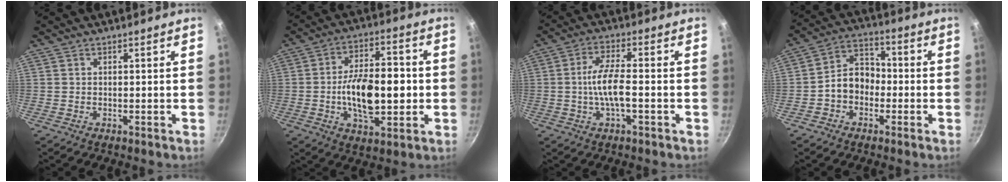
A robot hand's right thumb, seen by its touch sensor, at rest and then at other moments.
{"total": 15.3, "force": [-1.6, 7.9, 13.0], "torque": [-0.193, 0.020, -0.027]}
{"total": 7.5, "force": [-1.4, 2.1, 7.1], "torque": [-0.136, 0.017, -0.033]}
{"total": 8.2, "force": [-1.9, 6.4, 4.8], "torque": [-0.042, 0.037, -0.047]}